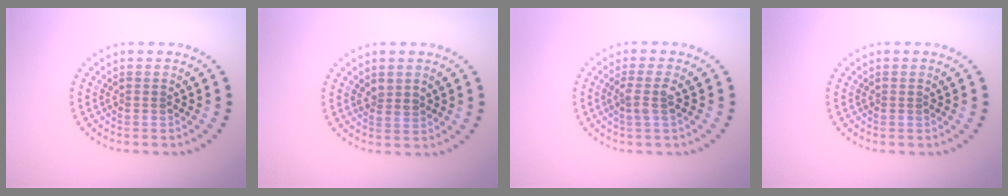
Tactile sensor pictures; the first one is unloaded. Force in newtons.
{"total": 1.4, "press": 1.2, "slide": 0.6}
{"total": 1.5, "press": 1.1, "slide": 1.0}
{"total": 0.0}